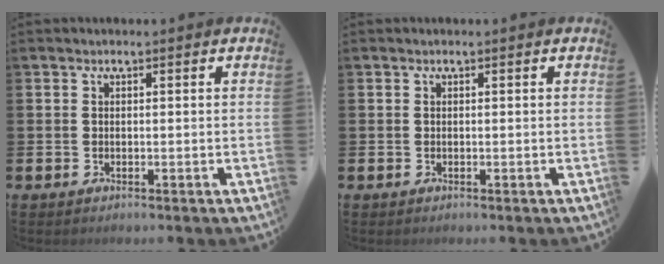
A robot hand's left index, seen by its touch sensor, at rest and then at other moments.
{"total": 0.0}